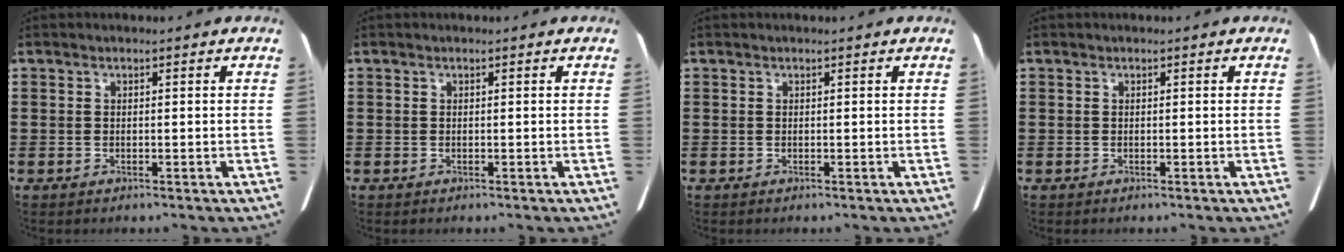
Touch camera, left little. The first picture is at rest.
{"total": 0.0}
{"total": 0.0}
{"total": 0.0}